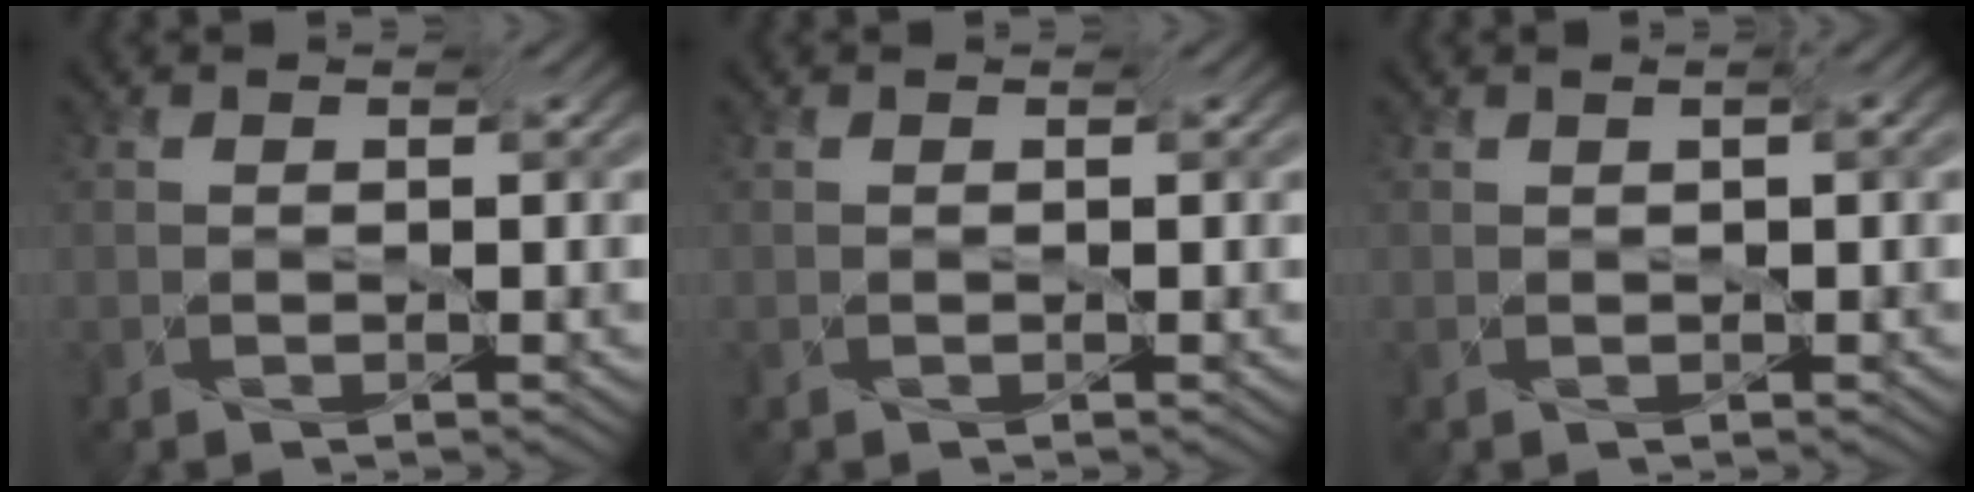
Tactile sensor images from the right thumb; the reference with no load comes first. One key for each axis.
{"total": 0.0}
{"total": 0.8, "fx": 0.3, "fy": -0.3, "fz": 0.7, "tx": -0.008, "ty": 0.001, "tz": 0.005}